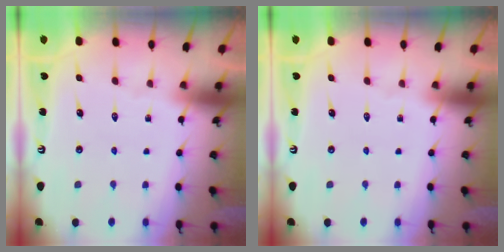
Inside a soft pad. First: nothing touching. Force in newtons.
{"total": 0.0}